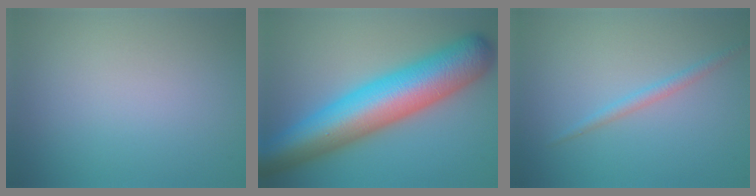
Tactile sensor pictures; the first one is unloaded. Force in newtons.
{"total": 12.5, "press": 12.5, "slide": 0.2}
{"total": 1.4, "press": 1.4, "slide": 0.1}